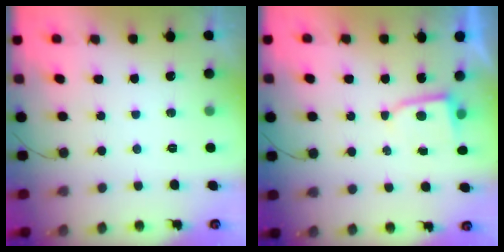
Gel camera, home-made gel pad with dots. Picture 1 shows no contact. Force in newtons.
{"total": 2.2, "press": 2.2, "slide": 0.3}